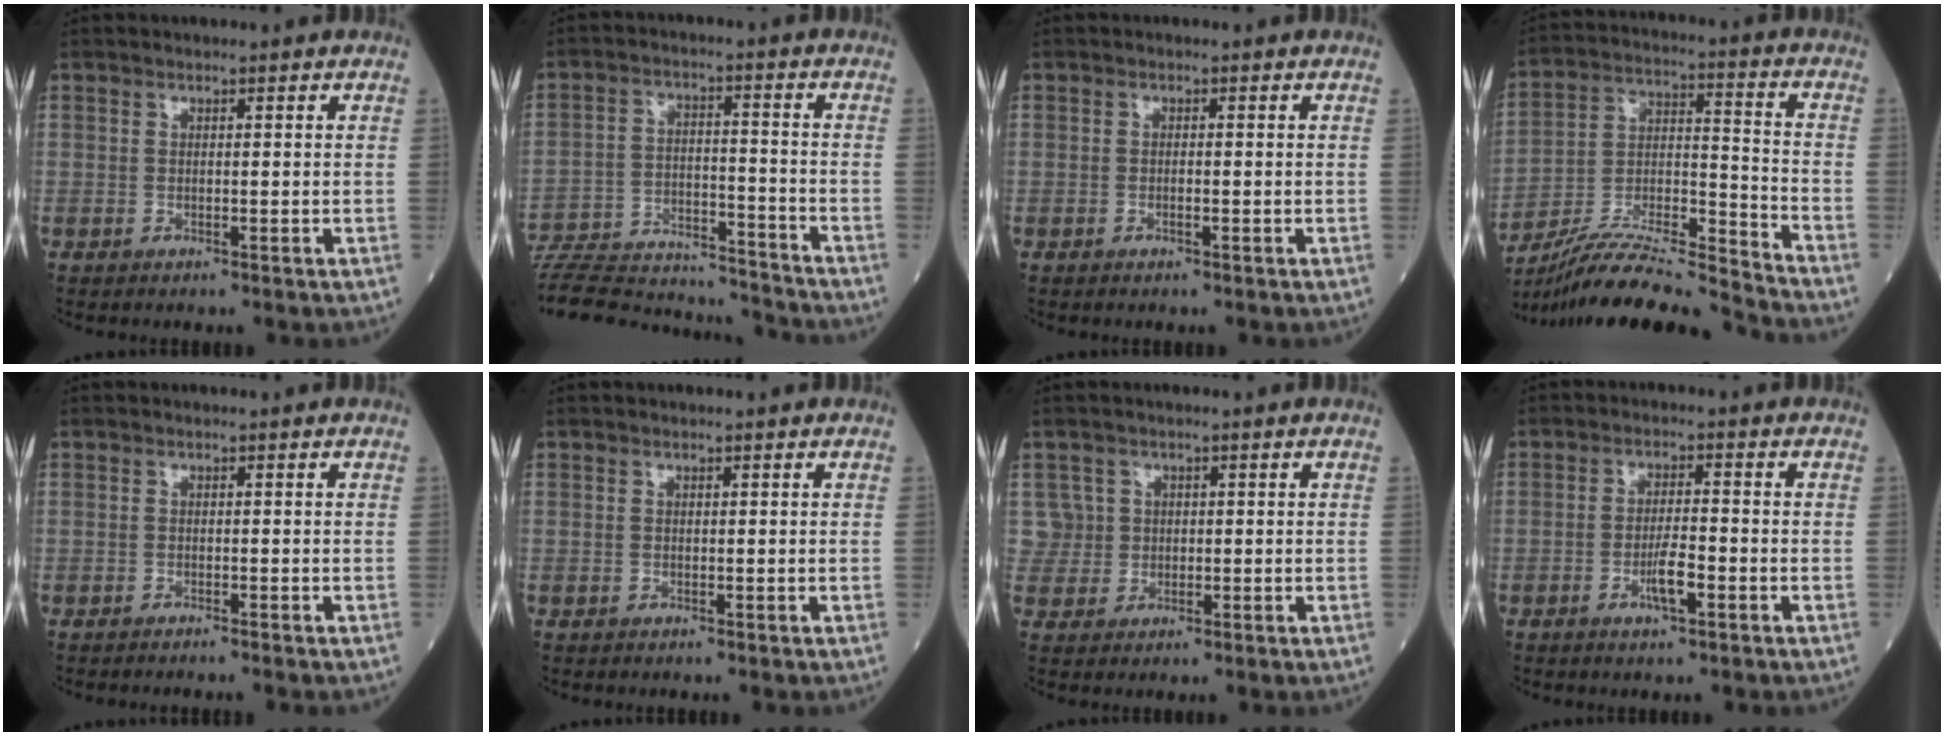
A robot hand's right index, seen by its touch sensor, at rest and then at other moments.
{"total": 21.0, "force": [-20.2, 2.8, 5.1], "torque": [-0.128, -0.004, -0.301]}
{"total": 0.6, "force": [-0.2, 0.1, 0.5], "torque": [-0.013, 0.001, -0.002]}
{"total": 17.9, "force": [-17.0, -1.4, 5.5], "torque": [-0.105, 0.006, -0.297]}
{"total": 1.9, "force": [-1.8, -0.2, 0.7], "torque": [-0.010, 0.002, -0.020]}
{"total": 0.0}
{"total": 3.0, "force": [0.5, 2.9, -0.6], "torque": [0.026, 0.008, 0.006]}
{"total": 3.9, "force": [-1.7, 0.6, 3.5], "torque": [-0.066, 0.000, -0.029]}